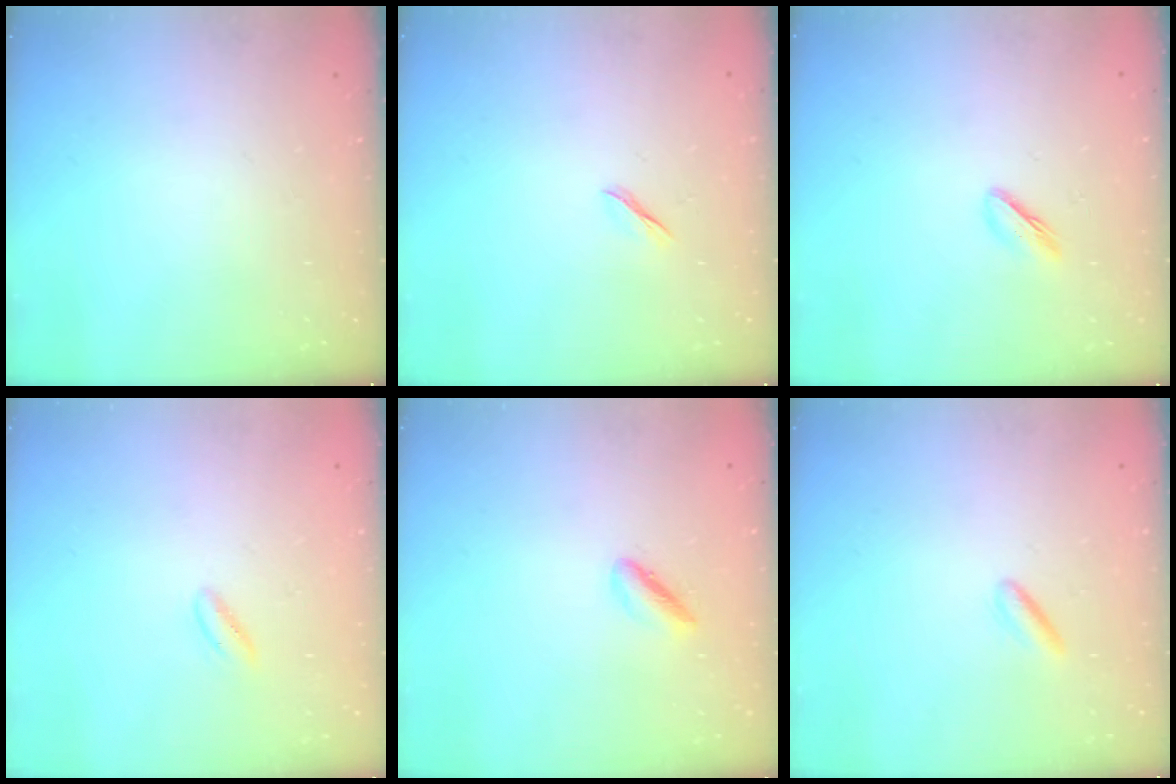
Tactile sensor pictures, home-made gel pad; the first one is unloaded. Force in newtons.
{"total": 1.7, "press": 1.6, "slide": 0.5}
{"total": 3.1, "press": 3.0, "slide": 1.0}
{"total": 2.6, "press": 2.4, "slide": 1.1}
{"total": 1.9, "press": 1.8, "slide": 0.4}
{"total": 1.3, "press": 1.2, "slide": 0.5}